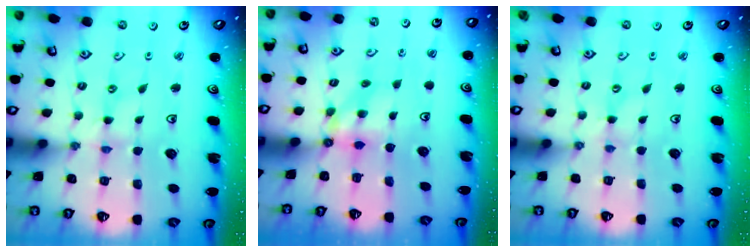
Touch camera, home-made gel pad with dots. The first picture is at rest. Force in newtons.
{"total": 5.5, "press": 5.5, "slide": 0.1}
{"total": 0.0}